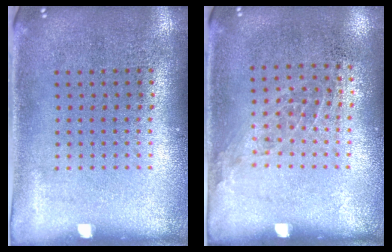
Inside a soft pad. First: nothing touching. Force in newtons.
{"total": 0.9, "press": 0.7, "slide": 0.6}